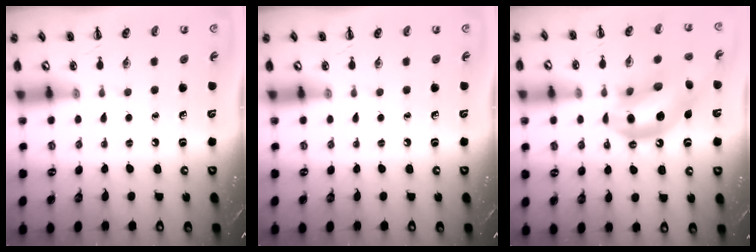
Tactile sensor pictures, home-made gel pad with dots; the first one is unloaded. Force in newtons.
{"total": 0.0}
{"total": 16.0, "press": 15.6, "slide": 3.6}